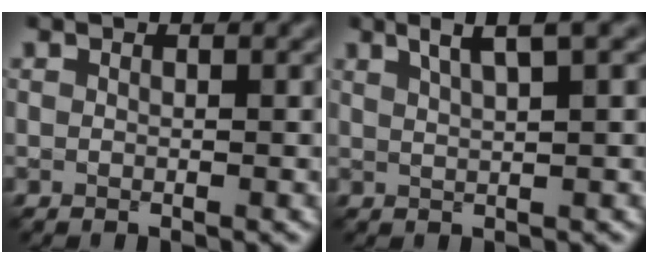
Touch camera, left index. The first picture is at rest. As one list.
[{"total": 3.3, "force": [1.9, 0.4, 2.7], "torque": [-0.033, 0.008, 0.033]}]